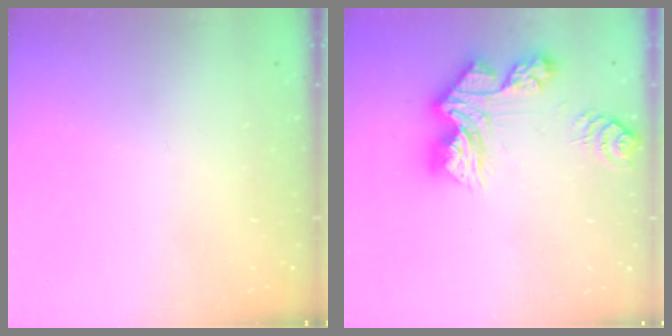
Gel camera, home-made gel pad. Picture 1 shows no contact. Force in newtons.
{"total": 14.6, "press": 14.5, "slide": 1.3}